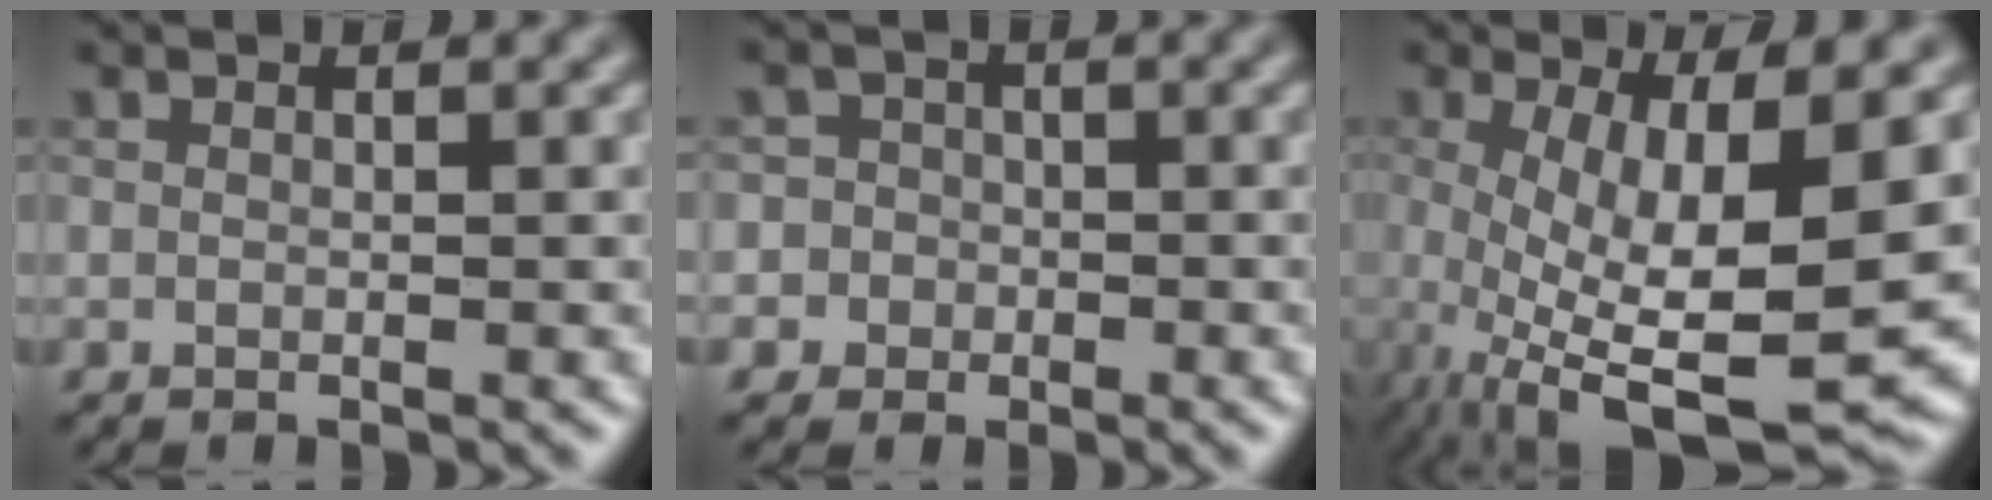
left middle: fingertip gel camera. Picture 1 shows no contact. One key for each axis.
{"total": 3.9, "fx": -1.1, "fy": 3.8, "fz": 0.0, "tx": 0.032, "ty": 0.013, "tz": -0.045}
{"total": 11.9, "fx": -2.0, "fy": 3.5, "fz": 11.2, "tx": -0.195, "ty": -0.018, "tz": -0.029}